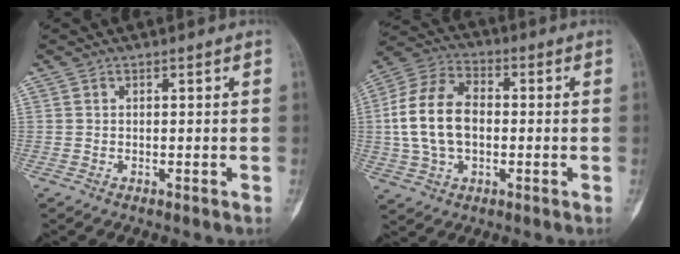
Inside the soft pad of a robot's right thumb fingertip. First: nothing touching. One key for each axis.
{"total": 14.3, "fx": -0.4, "fy": 9.3, "fz": 10.8, "tx": -0.207, "ty": 0.026, "tz": -0.012}